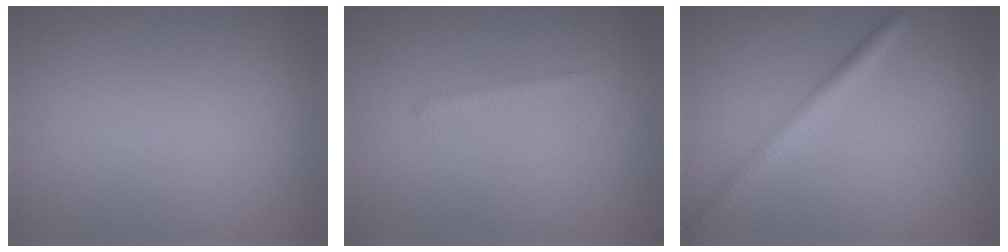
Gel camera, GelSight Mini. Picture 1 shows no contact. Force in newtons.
{"total": 0.8, "press": 0.8, "slide": 0.1}
{"total": 2.5, "press": 2.5, "slide": 0.1}